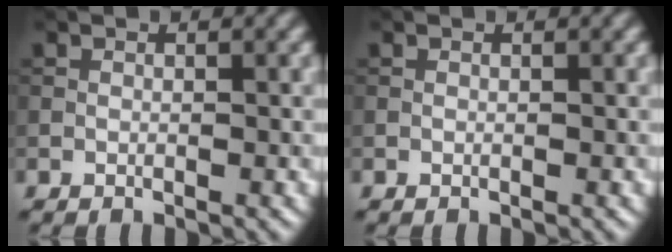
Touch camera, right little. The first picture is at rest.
{"total": 0.0}